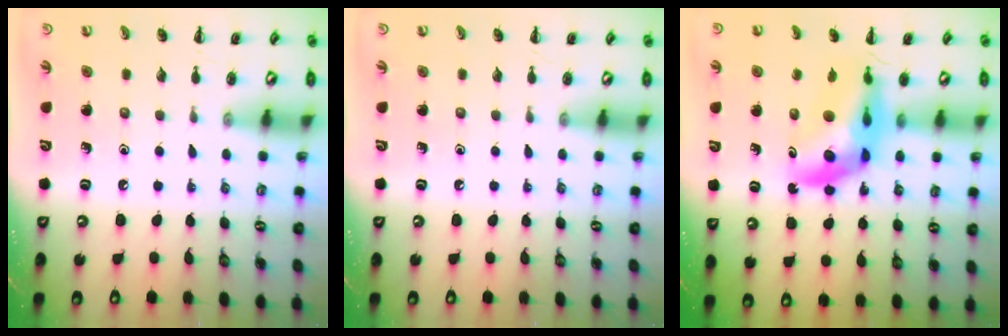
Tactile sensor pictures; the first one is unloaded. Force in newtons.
{"total": 0.0}
{"total": 13.4, "press": 12.9, "slide": 3.7}